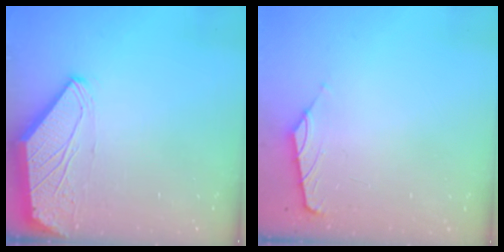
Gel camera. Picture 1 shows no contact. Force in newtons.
{"total": 0.0}